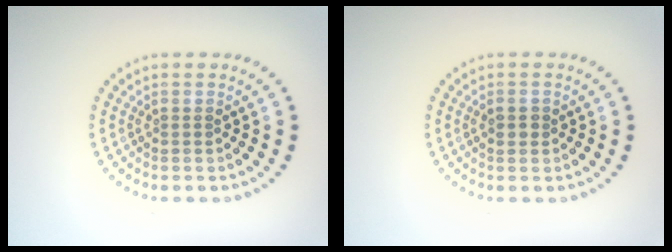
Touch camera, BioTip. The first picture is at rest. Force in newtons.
{"total": 1.1, "press": 1.1, "slide": 0.1}